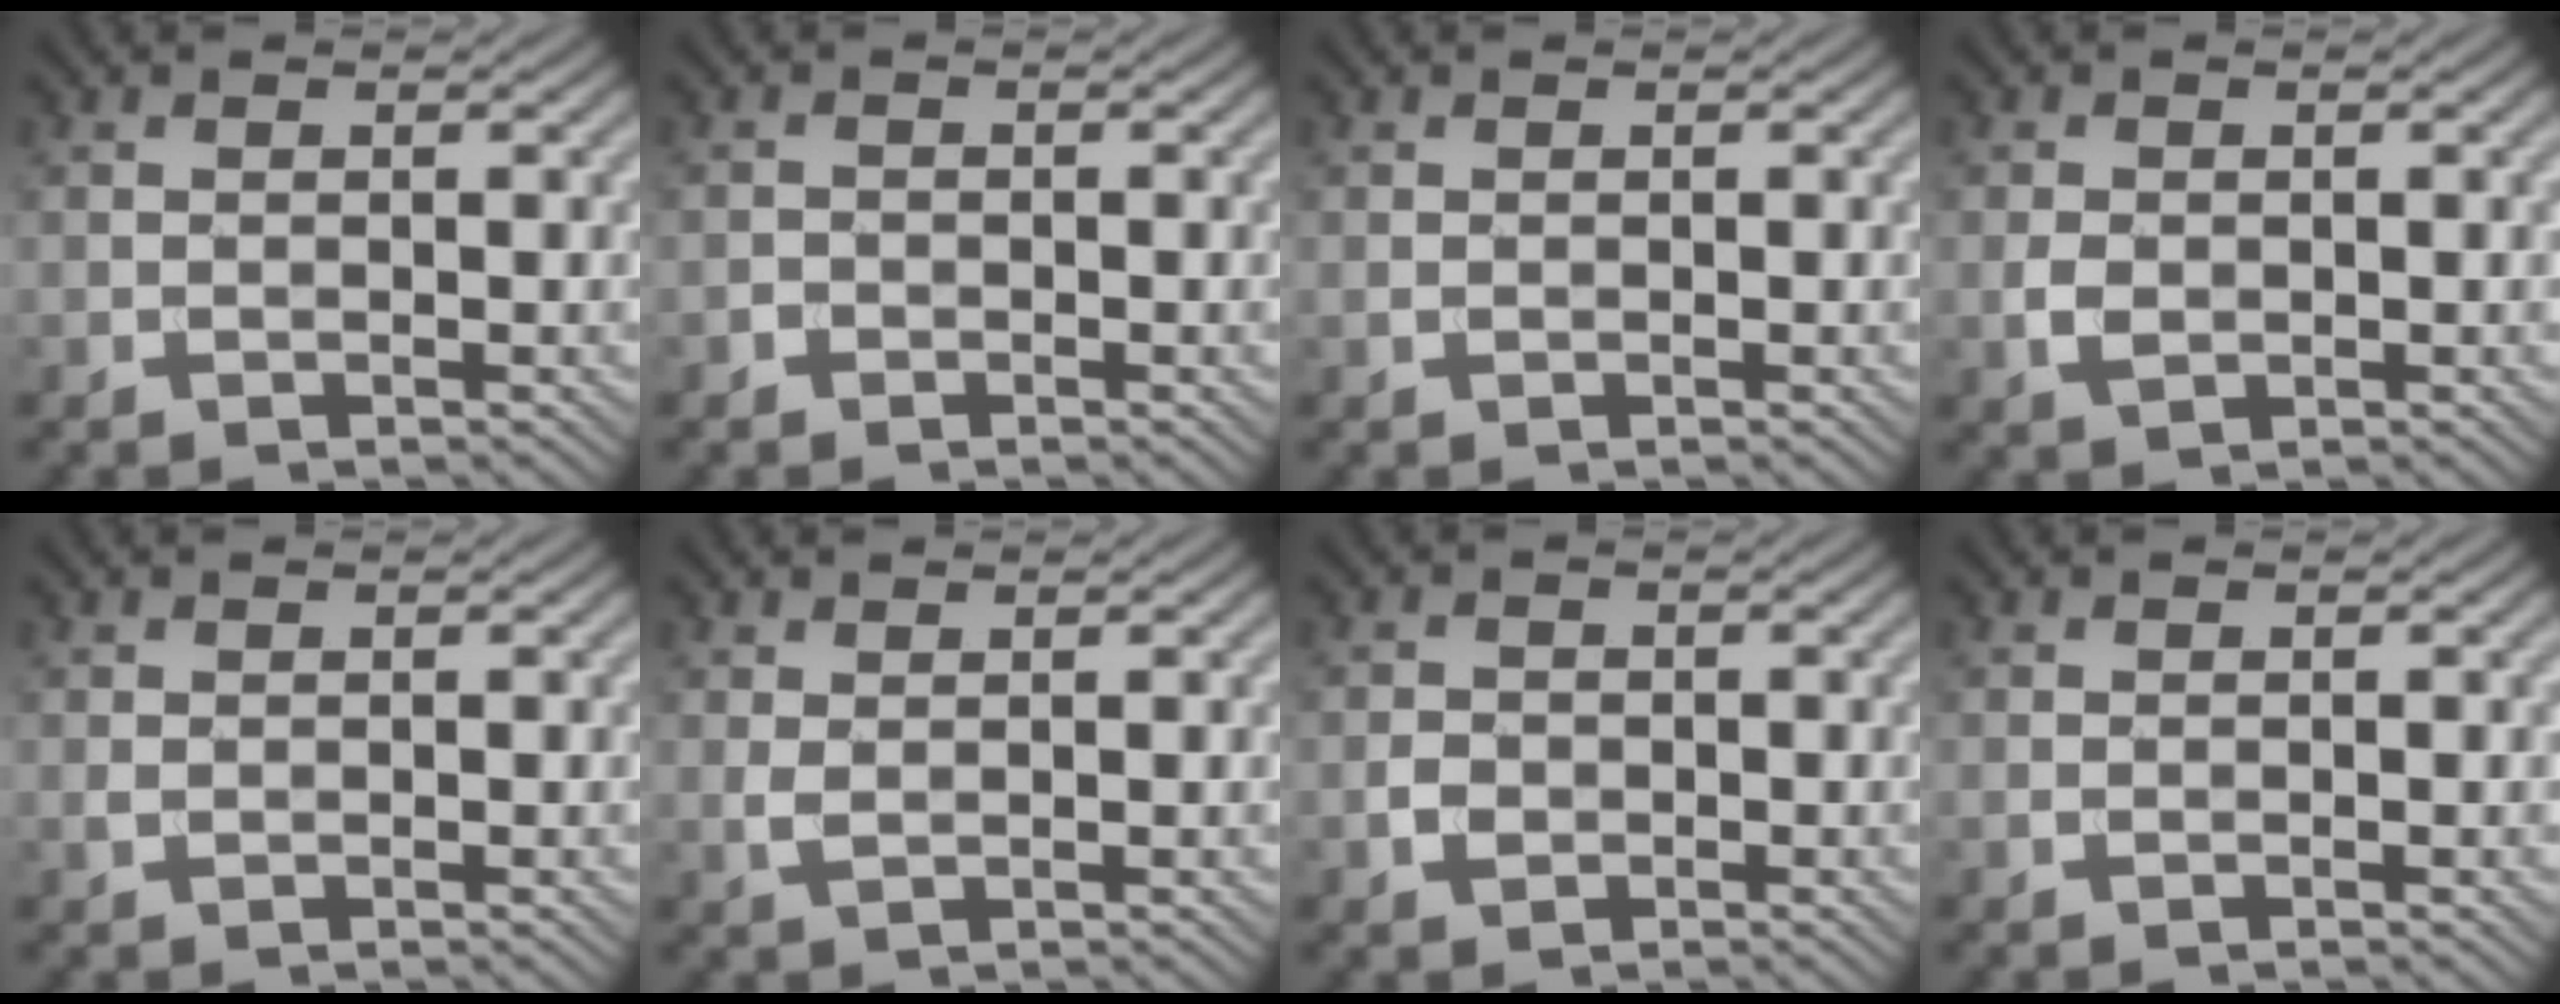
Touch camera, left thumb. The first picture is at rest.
{"total": 0.8, "force": [-0.6, 0.6, 0.2], "torque": [-0.001, 0.000, -0.014]}
{"total": 0.0}
{"total": 1.9, "force": [-0.2, 1.4, 1.3], "torque": [-0.031, -0.003, -0.004]}
{"total": 0.6, "force": [0.2, 0.4, 0.3], "torque": [-0.012, -0.001, 0.006]}
{"total": 1.2, "force": [0.6, 0.5, 0.9], "torque": [-0.028, -0.002, 0.014]}
{"total": 1.8, "force": [-0.6, 1.5, 0.8], "torque": [-0.016, -0.002, -0.016]}
{"total": 0.0}